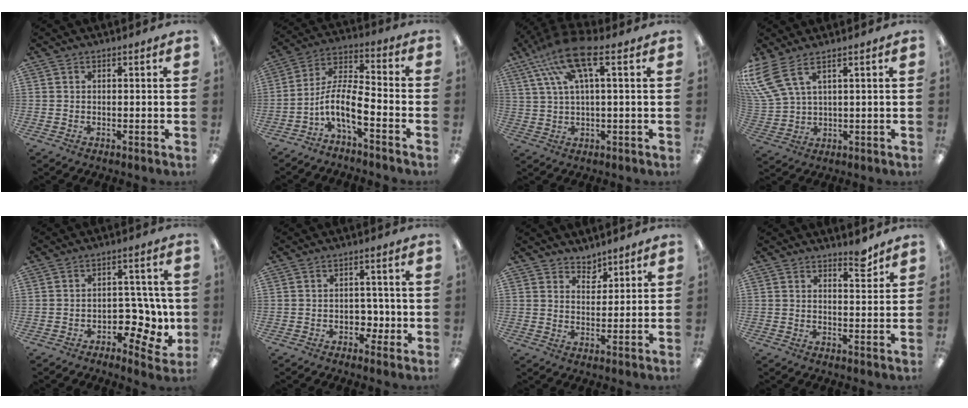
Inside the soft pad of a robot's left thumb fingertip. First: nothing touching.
{"total": 11.0, "force": [-5.0, 4.0, 9.0], "torque": [-0.191, 0.000, -0.096]}
{"total": 13.9, "force": [6.3, 4.1, 11.7], "torque": [-0.242, -0.009, 0.111]}
{"total": 9.0, "force": [5.4, 3.4, 6.3], "torque": [-0.151, -0.024, 0.104]}
{"total": 9.8, "force": [-2.3, 6.5, 7.0], "torque": [-0.082, 0.009, -0.030]}
{"total": 5.3, "force": [-1.2, 3.8, 3.6], "torque": [-0.052, 0.010, -0.019]}
{"total": 3.9, "force": [3.5, 1.6, 0.3], "torque": [0.010, -0.026, 0.063]}
{"total": 4.0, "force": [3.2, 0.9, 2.2], "torque": [-0.025, -0.019, 0.051]}